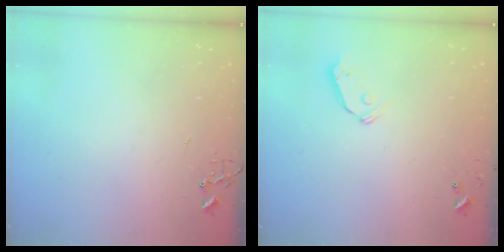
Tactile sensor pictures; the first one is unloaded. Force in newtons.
{"total": 5.8, "press": 5.7, "slide": 0.9}